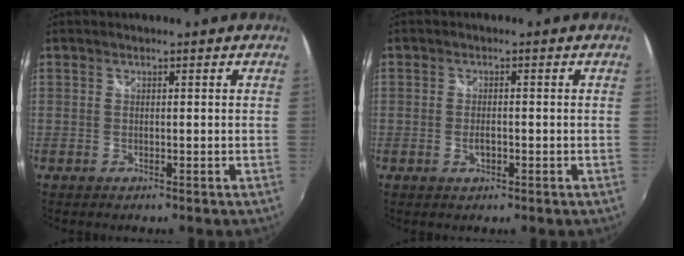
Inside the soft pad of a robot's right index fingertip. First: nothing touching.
{"total": 2.0, "force": [-0.7, 1.0, 1.5], "torque": [-0.027, -0.001, -0.012]}